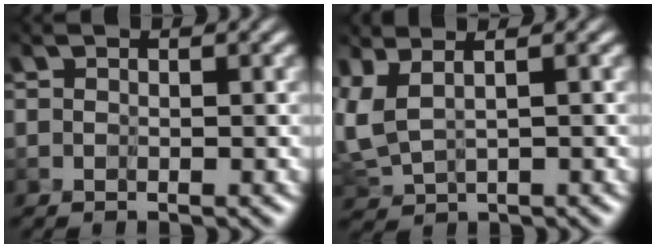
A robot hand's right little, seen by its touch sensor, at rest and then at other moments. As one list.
[{"total": 3.3, "force": [1.4, 1.3, 2.7], "torque": [-0.102, 0.006, 0.044]}]